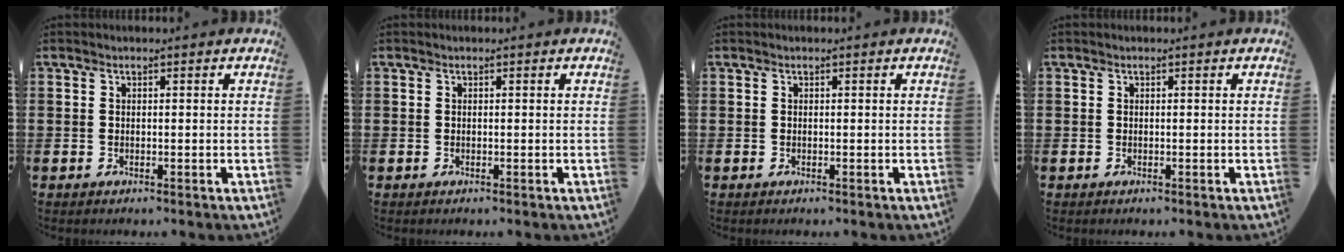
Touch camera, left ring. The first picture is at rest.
{"total": 0.0}
{"total": 0.0}
{"total": 0.0}